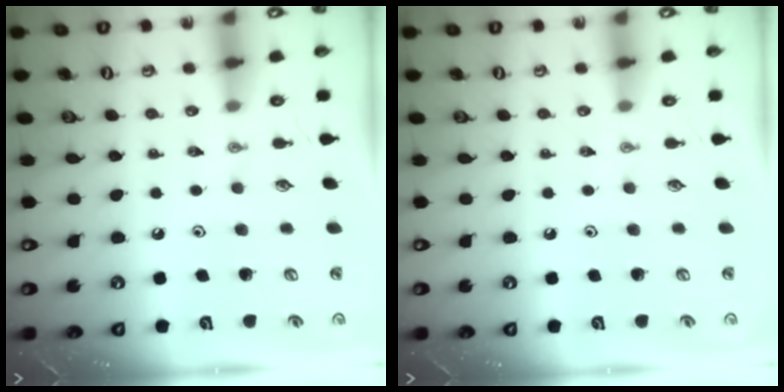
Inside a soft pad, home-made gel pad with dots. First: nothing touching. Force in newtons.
{"total": 0.0}